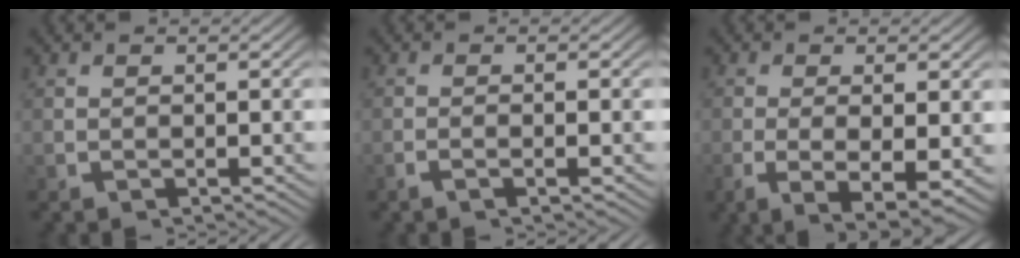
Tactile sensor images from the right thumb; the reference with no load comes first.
{"total": 1.1, "force": [-0.6, 0.0, 0.9], "torque": [-0.021, 0.002, -0.015]}
{"total": 6.4, "force": [-2.1, 2.8, 5.4], "torque": [-0.108, -0.032, -0.016]}